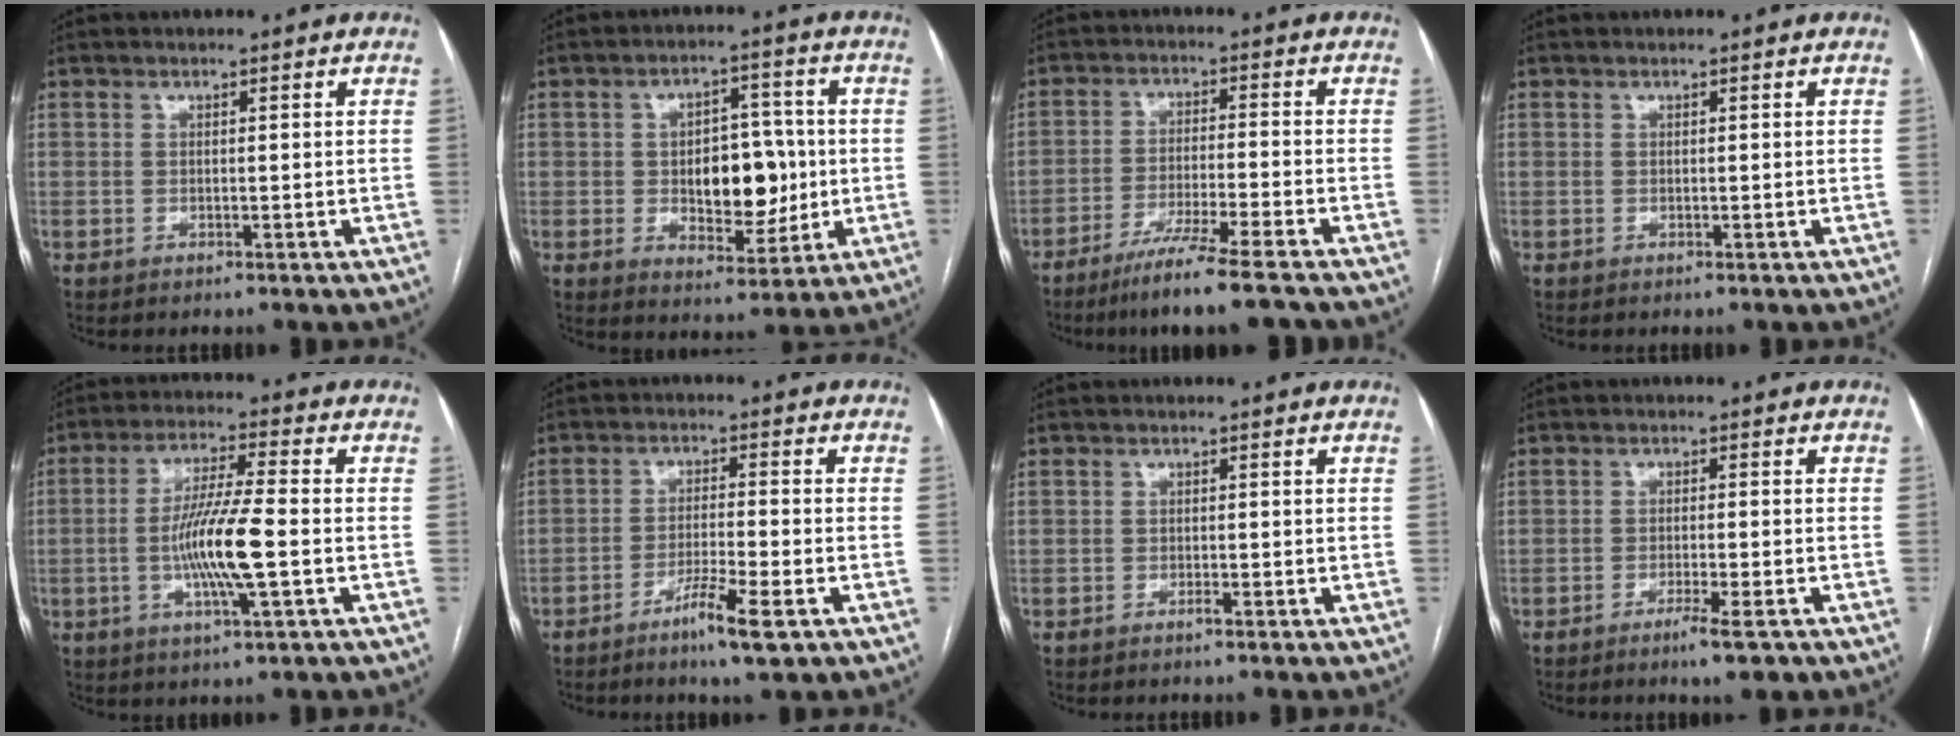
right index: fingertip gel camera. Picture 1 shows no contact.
{"total": 10.2, "force": [-0.3, 5.6, 8.6], "torque": [-0.121, 0.012, 0.005]}
{"total": 9.9, "force": [-7.8, -0.7, 6.0], "torque": [-0.095, -0.029, -0.130]}
{"total": 0.0}
{"total": 10.5, "force": [-2.0, 0.4, 10.3], "torque": [-0.199, -0.006, -0.041]}
{"total": 6.5, "force": [-3.7, 0.1, 5.3], "torque": [-0.096, -0.010, -0.066]}
{"total": 0.5, "force": [-0.4, 0.1, 0.3], "torque": [-0.004, 0.001, -0.006]}
{"total": 4.2, "force": [-2.7, 0.0, 3.3], "torque": [-0.051, -0.008, -0.043]}